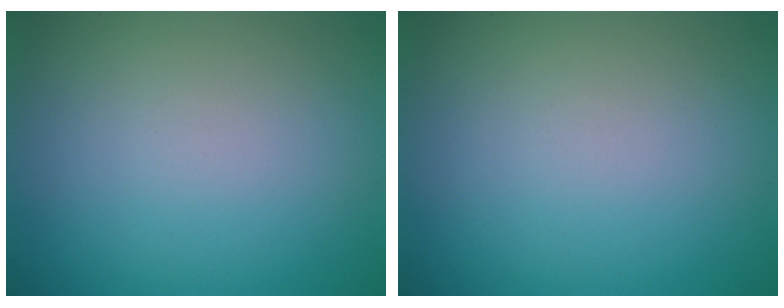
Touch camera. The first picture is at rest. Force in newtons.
{"total": 0.0}